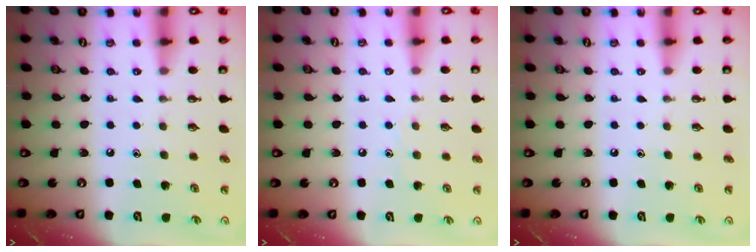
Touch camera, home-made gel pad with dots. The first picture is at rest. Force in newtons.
{"total": 5.4, "press": 5.3, "slide": 0.8}
{"total": 0.0}